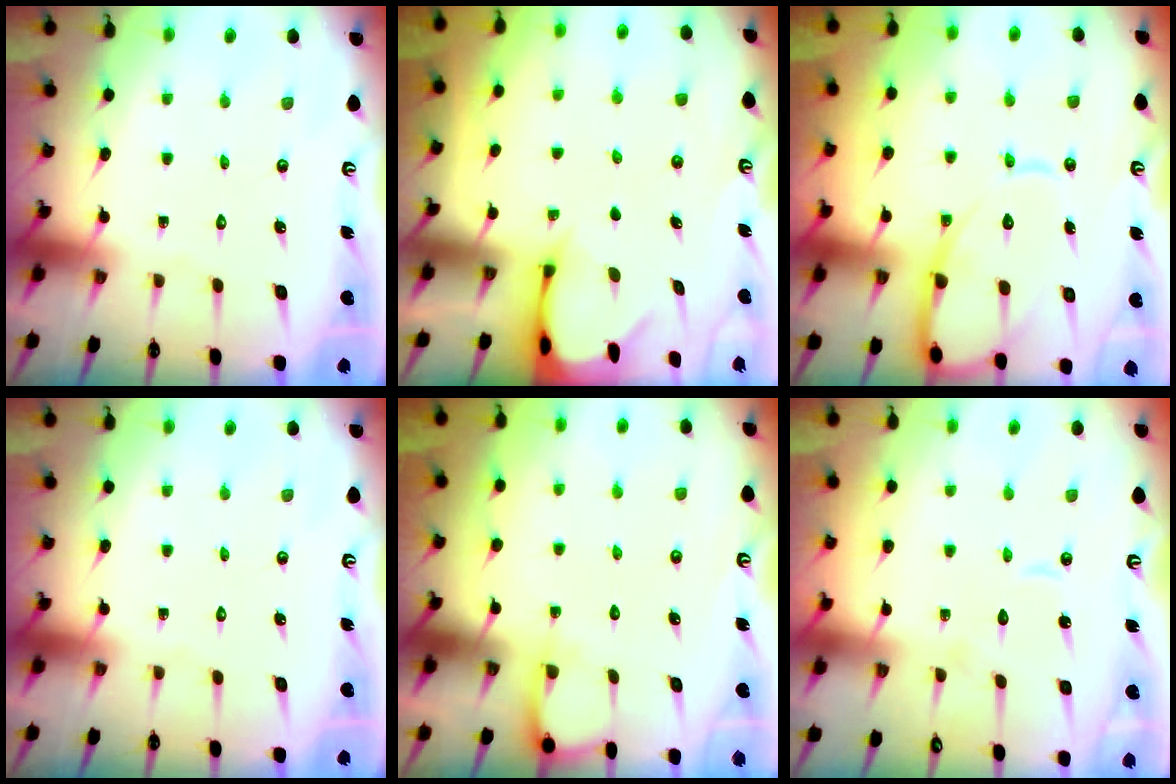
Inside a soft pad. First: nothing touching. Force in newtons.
{"total": 2.6, "press": 2.5, "slide": 0.4}
{"total": 12.5, "press": 12.5, "slide": 1.3}
{"total": 0.0}
{"total": 3.5, "press": 3.5, "slide": 0.4}
{"total": 4.4, "press": 4.3, "slide": 0.5}